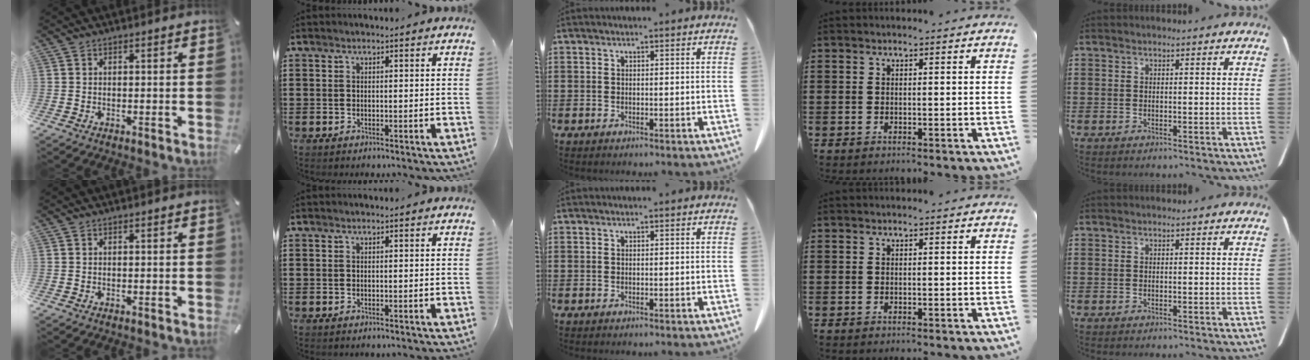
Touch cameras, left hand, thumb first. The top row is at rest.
{}